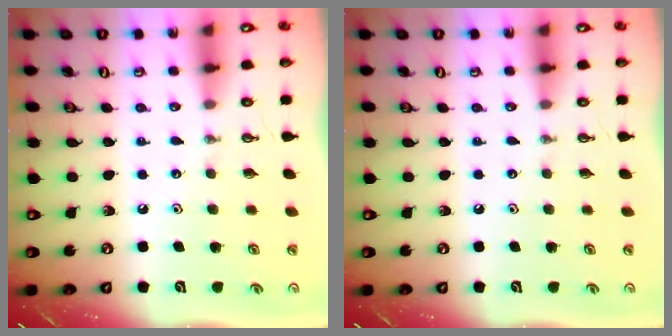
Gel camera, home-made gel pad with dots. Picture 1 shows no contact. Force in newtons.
{"total": 0.0}